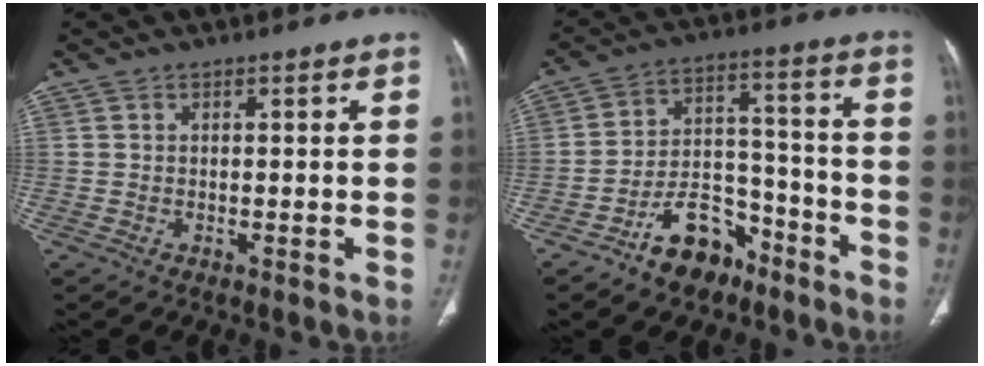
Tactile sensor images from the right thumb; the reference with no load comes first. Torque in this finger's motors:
{"motor_torque": [2.08, 0.44, 0.98, -1.21, 0.21]}